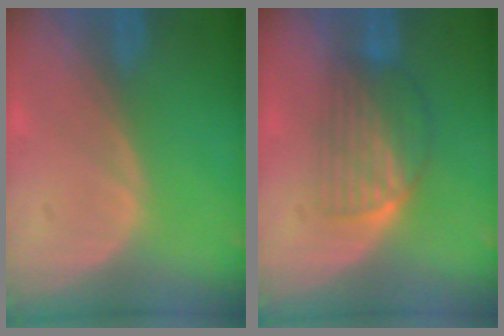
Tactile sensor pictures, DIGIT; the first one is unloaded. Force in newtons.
{"total": 6.8, "press": 5.9, "slide": 3.4}